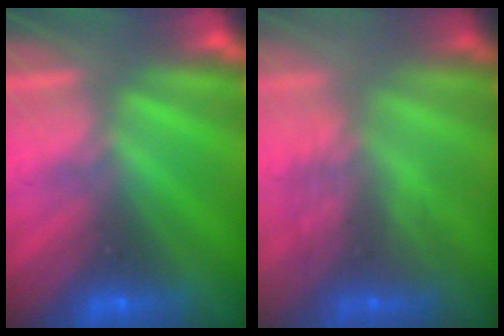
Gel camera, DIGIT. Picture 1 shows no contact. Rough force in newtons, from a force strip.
{"total": 3.1}